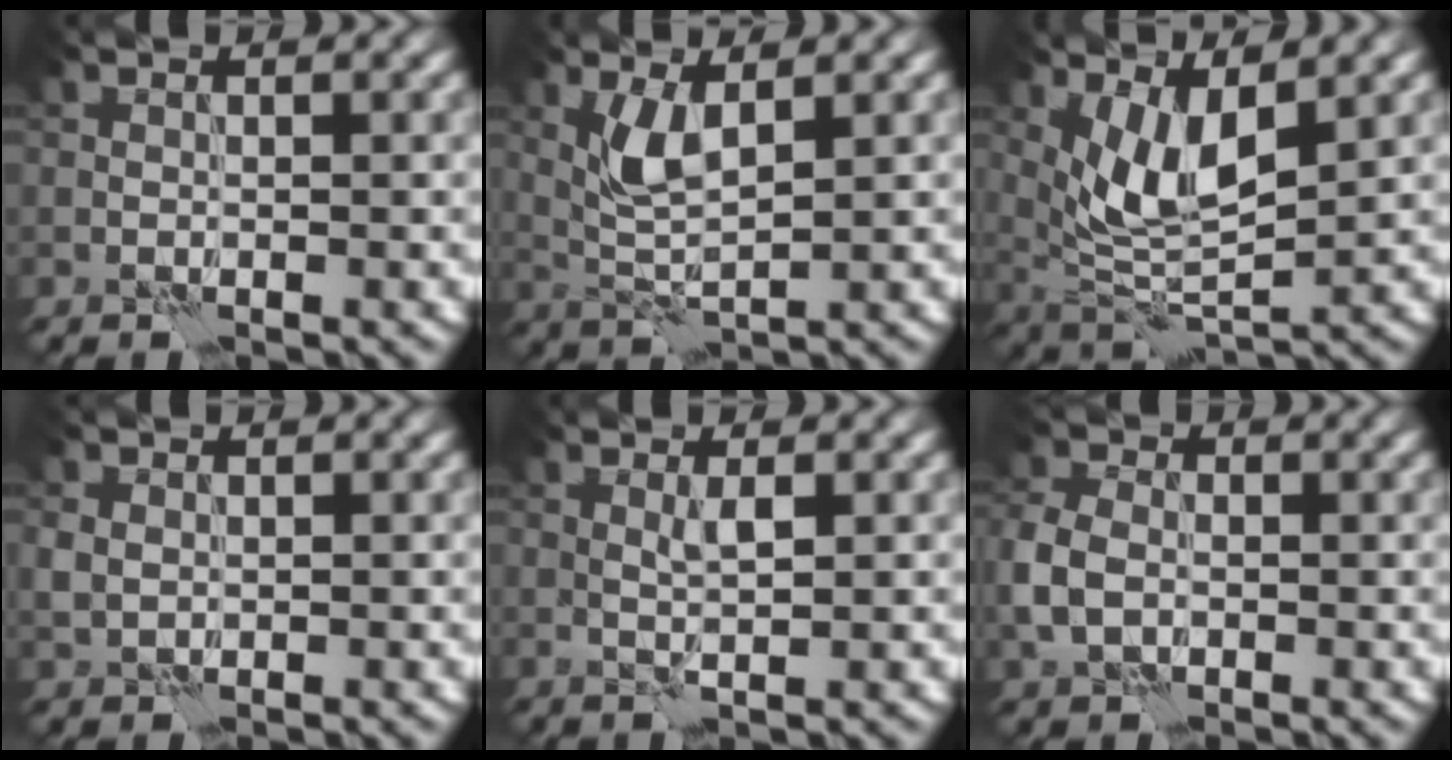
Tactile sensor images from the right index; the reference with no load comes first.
{"total": 3.1, "force": [1.3, 0.8, 2.8], "torque": [-0.063, -0.002, 0.027]}
{"total": 5.1, "force": [2.3, 1.6, 4.3], "torque": [-0.088, -0.012, 0.049]}
{"total": 1.6, "force": [0.1, 1.4, 0.9], "torque": [-0.022, 0.002, 0.003]}
{"total": 1.2, "force": [0.7, -0.2, 1.0], "torque": [-0.019, 0.002, 0.011]}
{"total": 4.3, "force": [-1.1, 3.1, 2.8], "torque": [-0.077, 0.003, -0.028]}